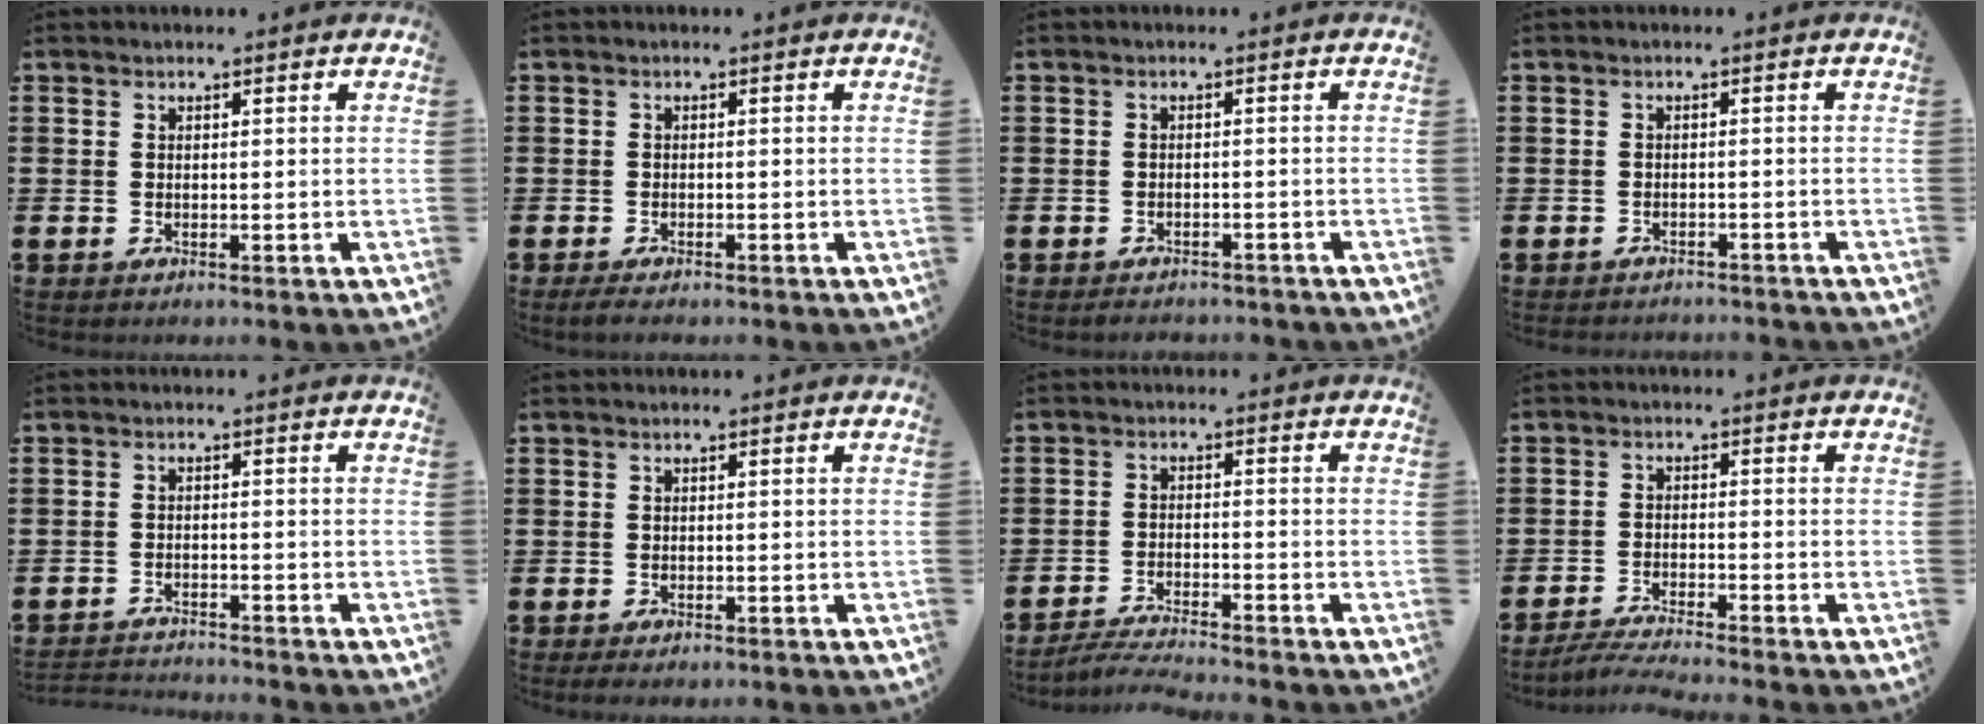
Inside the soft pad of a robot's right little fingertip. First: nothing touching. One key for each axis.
{"total": 1.1, "fx": -0.8, "fy": 0.3, "fz": 0.7, "tx": -0.015, "ty": -0.001, "tz": -0.016}
{"total": 1.2, "fx": -1.2, "fy": 0.1, "fz": 0.1, "tx": -0.006, "ty": 0.000, "tz": -0.024}
{"total": 1.0, "fx": -1.0, "fy": 0.0, "fz": -0.1, "tx": -0.003, "ty": 0.002, "tz": -0.021}
{"total": 2.0, "fx": -2.0, "fy": 0.0, "fz": -0.2, "tx": -0.002, "ty": 0.002, "tz": -0.044}
{"total": 0.5, "fx": -0.2, "fy": 0.2, "fz": 0.5, "tx": -0.010, "ty": 0.001, "tz": -0.005}
{"total": 3.1, "fx": -3.1, "fy": -0.3, "fz": 0.6, "tx": -0.009, "ty": 0.000, "tz": -0.061}
{"total": 3.0, "fx": -2.8, "fy": -0.3, "fz": 1.1, "tx": -0.016, "ty": -0.003, "tz": -0.054}